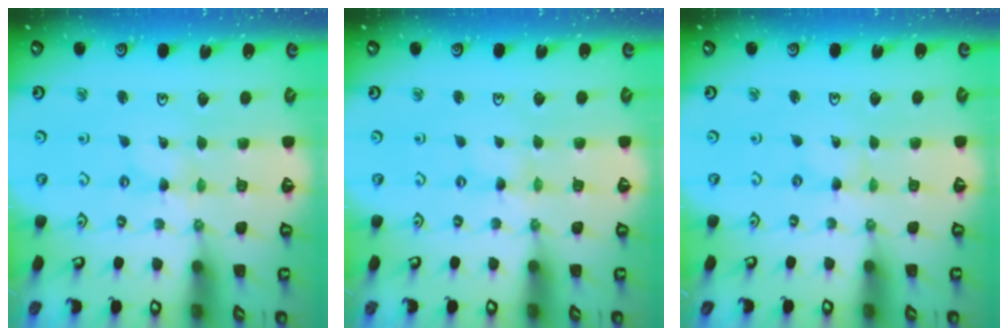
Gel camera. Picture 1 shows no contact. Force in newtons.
{"total": 0.0}
{"total": 0.0}